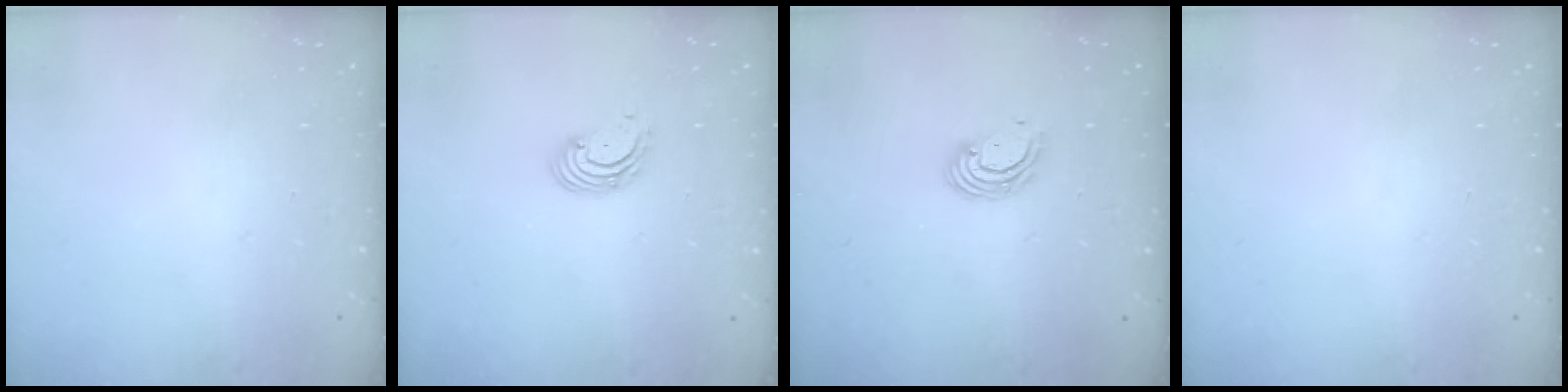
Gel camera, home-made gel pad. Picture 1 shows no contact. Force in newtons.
{"total": 2.7, "press": 2.7, "slide": 0.1}
{"total": 4.5, "press": 4.5, "slide": 0.3}
{"total": 0.0}